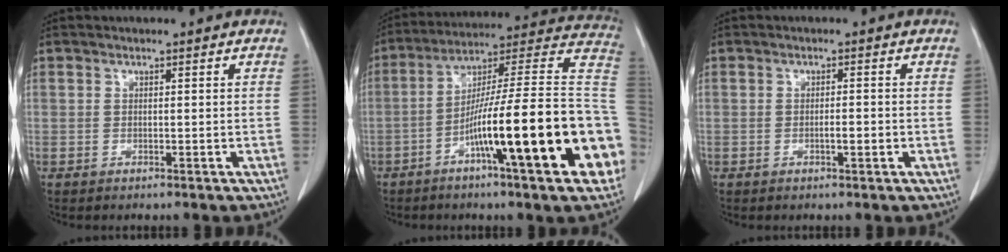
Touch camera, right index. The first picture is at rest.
{"total": 25.7, "force": [-8.0, 1.4, 24.4], "torque": [-0.276, 0.014, -0.129]}
{"total": 1.7, "force": [-0.5, 0.2, 1.6], "torque": [-0.028, 0.000, -0.009]}